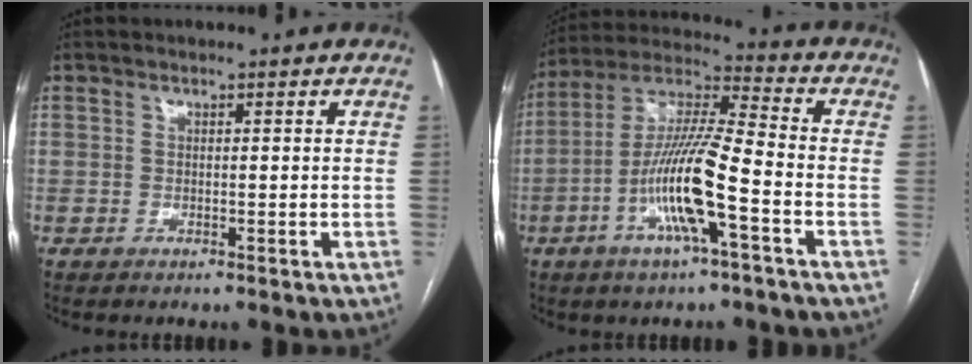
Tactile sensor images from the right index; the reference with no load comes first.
{"total": 14.2, "force": [-4.7, 1.1, 13.3], "torque": [-0.263, 0.004, -0.092]}